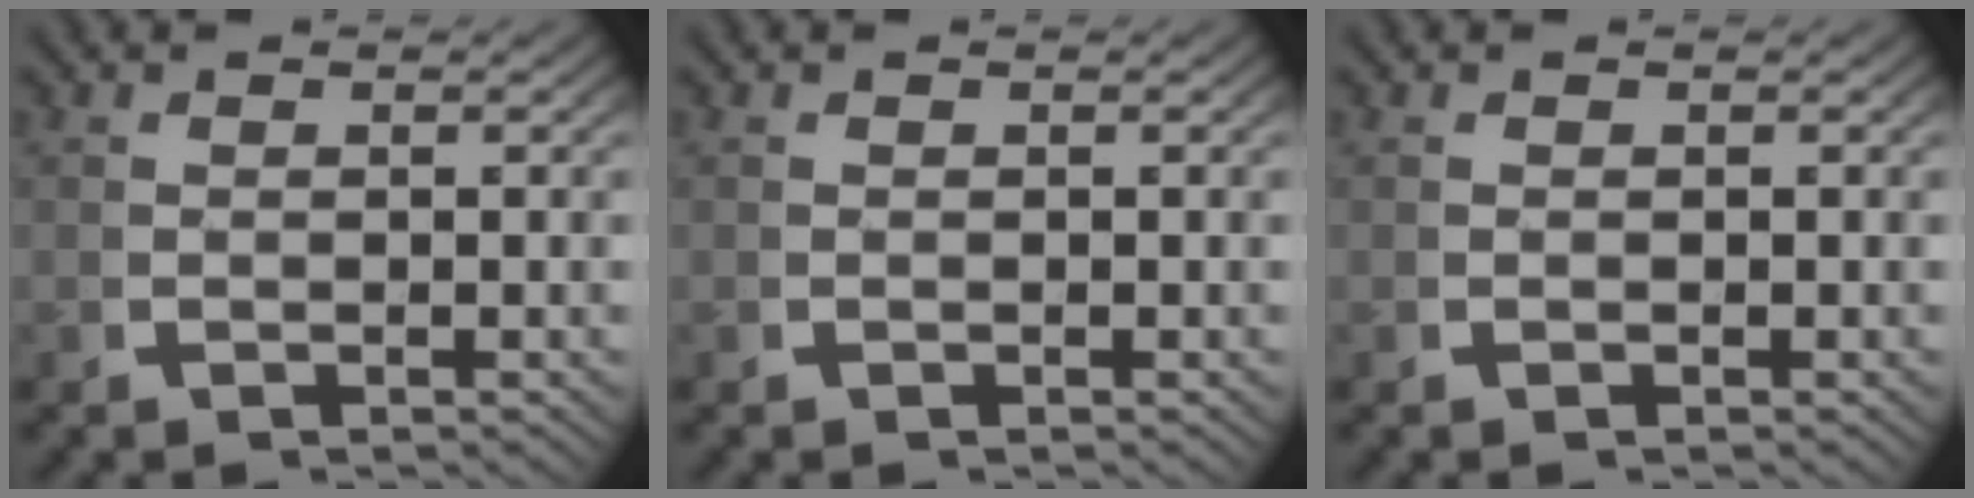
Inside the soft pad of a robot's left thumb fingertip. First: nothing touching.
{"total": 0.0}
{"total": 0.0}